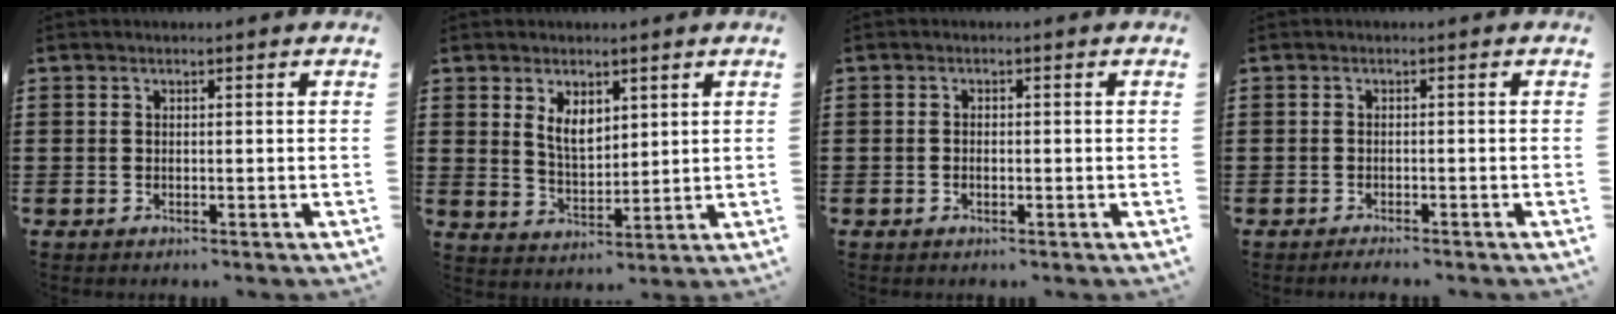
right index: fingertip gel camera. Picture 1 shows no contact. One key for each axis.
{"total": 4.7, "fx": 2.3, "fy": 2.7, "fz": 3.0, "tx": -0.060, "ty": 0.005, "tz": 0.040}
{"total": 0.8, "fx": -0.3, "fy": 0.4, "fz": 0.6, "tx": -0.013, "ty": -0.002, "tz": -0.006}
{"total": 0.9, "fx": -0.9, "fy": -0.1, "fz": 0.0, "tx": -0.002, "ty": -0.001, "tz": -0.018}